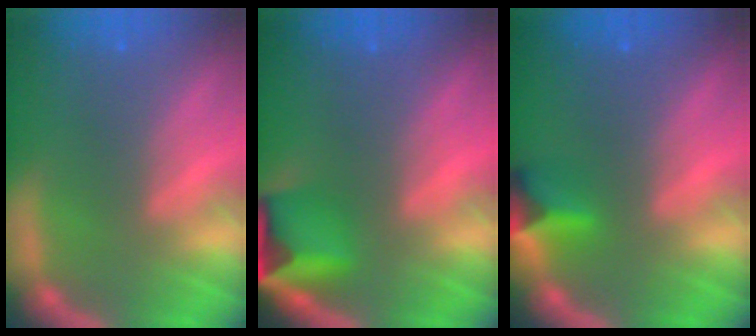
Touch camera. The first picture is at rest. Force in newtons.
{"total": 5.4}
{"total": 2.9}